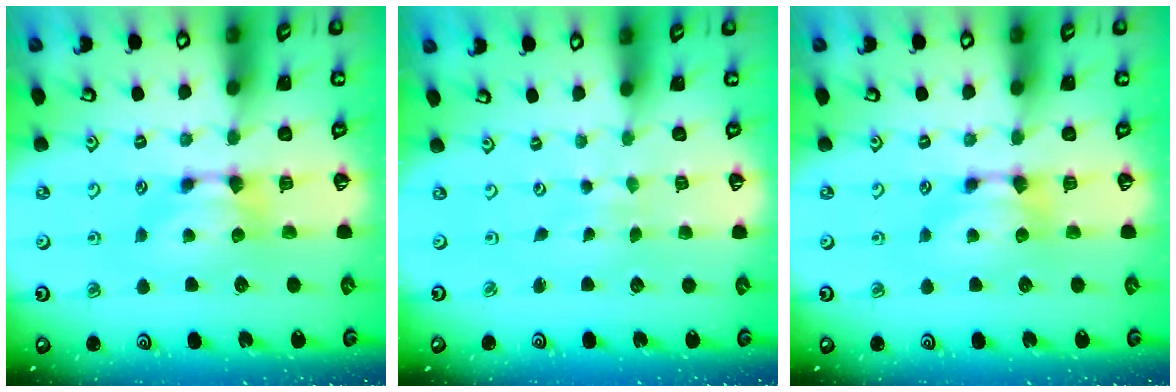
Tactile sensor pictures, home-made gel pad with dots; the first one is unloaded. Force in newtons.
{"total": 6.1, "press": 6.1, "slide": 0.2}
{"total": 0.0}